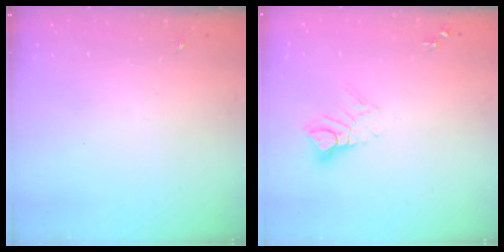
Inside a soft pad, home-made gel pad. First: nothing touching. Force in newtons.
{"total": 7.9, "press": 7.8, "slide": 0.7}